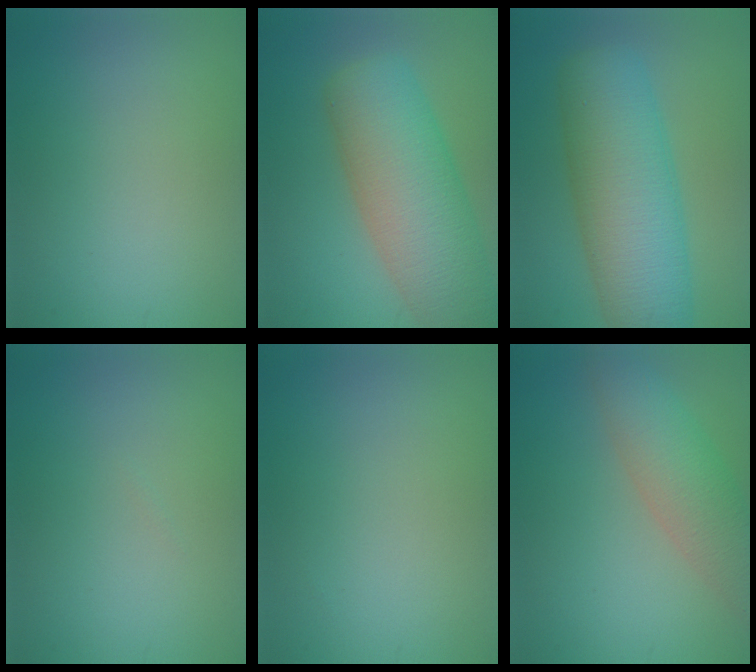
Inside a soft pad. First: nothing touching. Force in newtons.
{"total": 10.6, "press": 10.6, "slide": 0.6}
{"total": 10.8, "press": 10.8, "slide": 0.4}
{"total": 0.0}
{"total": 0.0}
{"total": 5.4, "press": 5.4, "slide": 0.4}